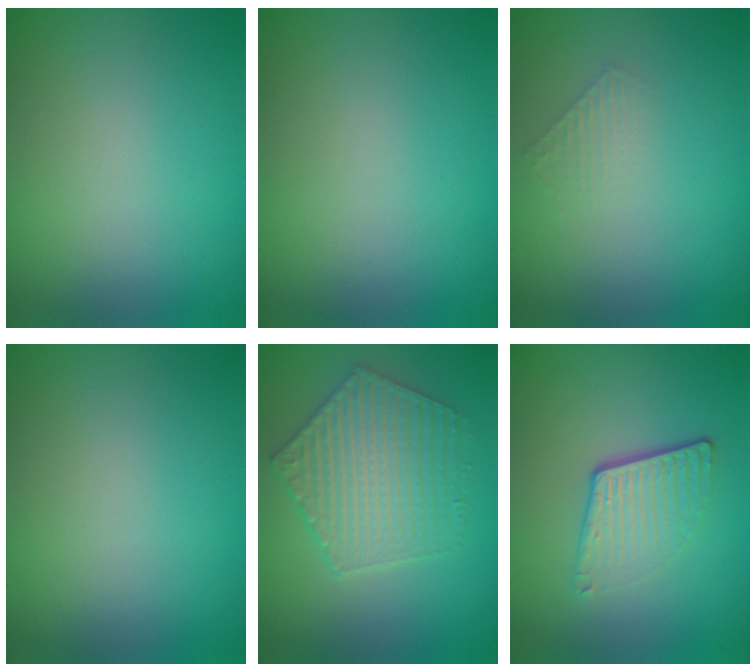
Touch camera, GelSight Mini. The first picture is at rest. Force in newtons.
{"total": 0.0}
{"total": 1.3, "press": 1.3, "slide": 0.2}
{"total": 0.0}
{"total": 5.6, "press": 4.6, "slide": 3.1}
{"total": 4.0, "press": 2.7, "slide": 2.9}